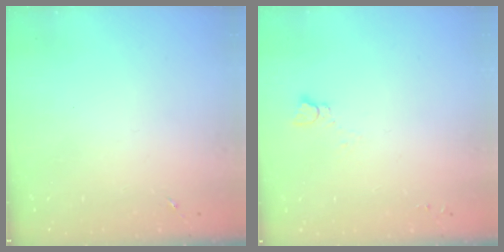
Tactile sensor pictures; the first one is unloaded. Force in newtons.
{"total": 2.5, "press": 2.5, "slide": 0.2}